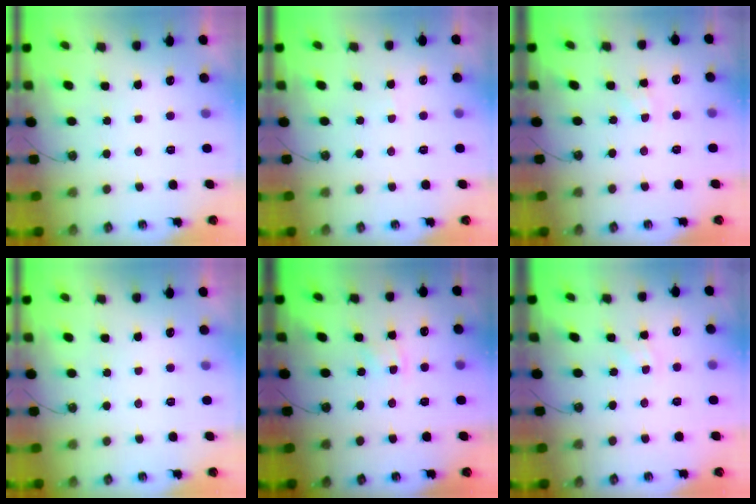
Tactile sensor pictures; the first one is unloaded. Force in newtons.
{"total": 2.8, "press": 2.8, "slide": 0.4}
{"total": 1.1, "press": 1.0, "slide": 0.2}
{"total": 0.0}
{"total": 5.1, "press": 5.0, "slide": 0.6}
{"total": 1.3, "press": 1.3, "slide": 0.3}